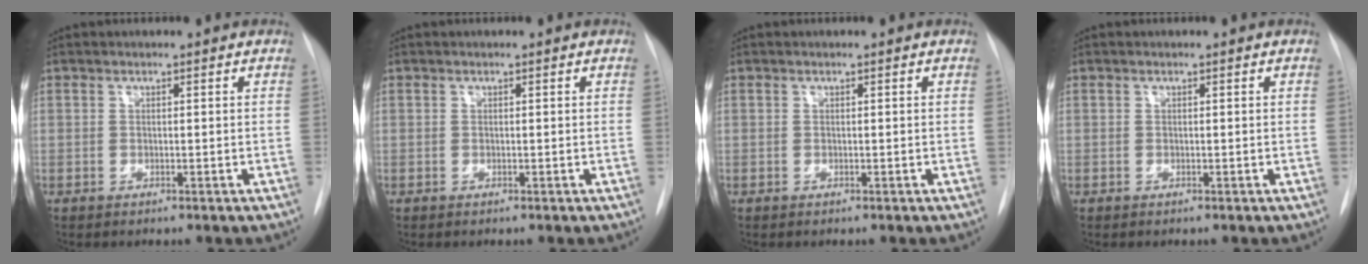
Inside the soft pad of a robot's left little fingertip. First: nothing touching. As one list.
[{"total": 0.0}, {"total": 0.0}, {"total": 0.0}]